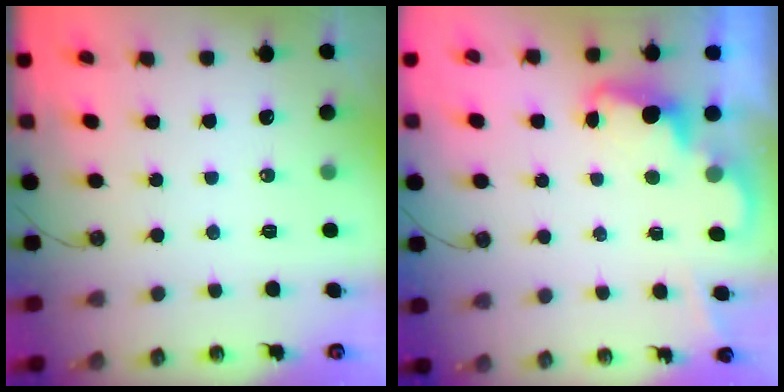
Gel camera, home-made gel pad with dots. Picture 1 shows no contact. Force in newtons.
{"total": 2.3, "press": 2.2, "slide": 0.5}